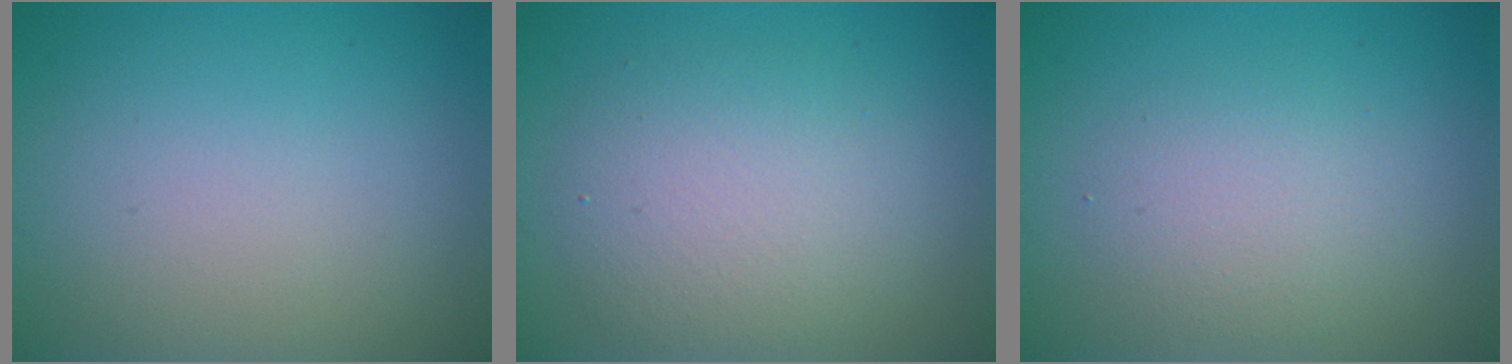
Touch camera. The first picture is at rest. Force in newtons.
{"total": 4.7, "press": 4.7, "slide": 0.4}
{"total": 2.6, "press": 2.6, "slide": 0.1}